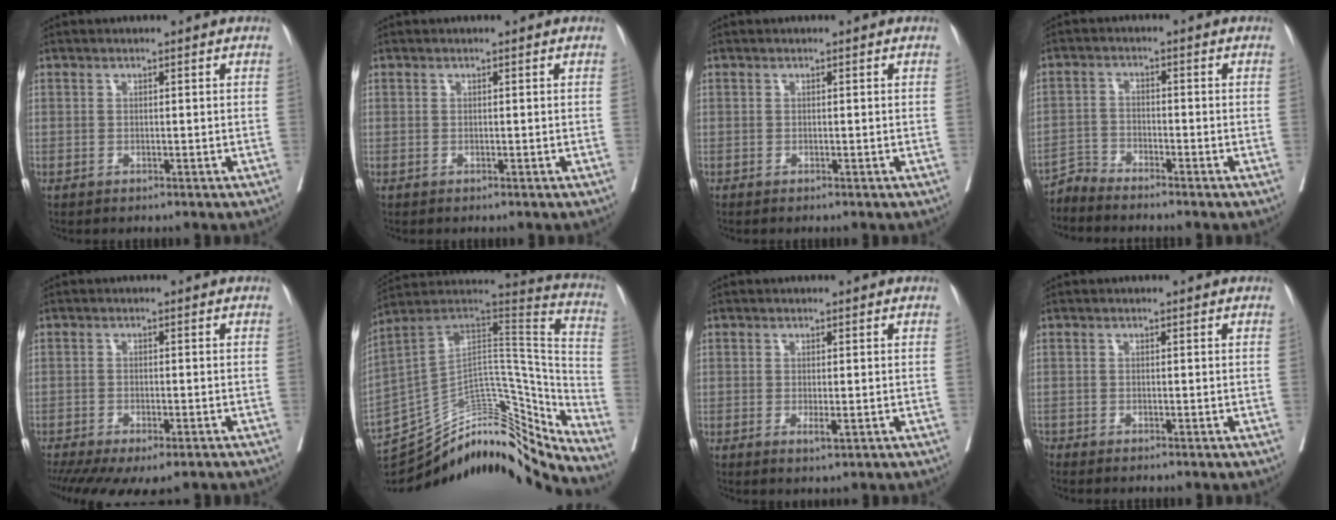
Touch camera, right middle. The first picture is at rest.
{"total": 0.0}
{"total": 0.0}
{"total": 2.9, "force": [-2.9, -0.3, -0.5], "torque": [0.018, -0.015, -0.058]}
{"total": 12.2, "force": [-9.0, 3.7, 7.3], "torque": [-0.151, -0.017, -0.130]}
{"total": 22.2, "force": [-19.6, 5.7, 8.6], "torque": [-0.117, 0.082, -0.302]}
{"total": 1.6, "force": [-0.2, 0.2, 1.6], "torque": [-0.026, -0.004, -0.003]}
{"total": 0.7, "force": [-0.7, 0.0, 0.0], "torque": [-0.002, -0.002, -0.015]}